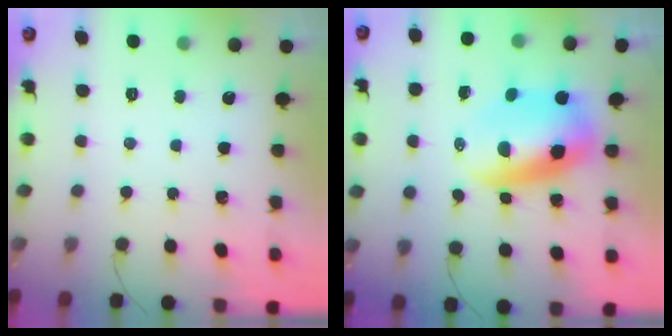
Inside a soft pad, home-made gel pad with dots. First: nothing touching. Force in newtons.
{"total": 8.9, "press": 8.7, "slide": 2.2}